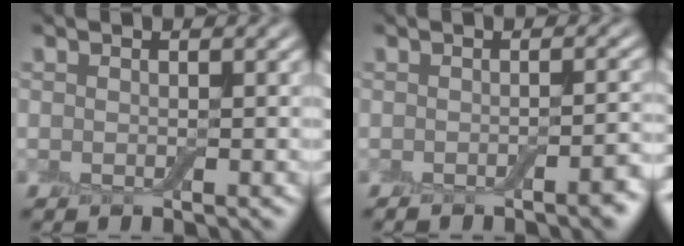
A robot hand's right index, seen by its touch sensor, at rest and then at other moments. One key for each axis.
{"total": 2.4, "fx": -1.4, "fy": 0.6, "fz": 1.8, "tx": -0.019, "ty": 0.002, "tz": -0.023}